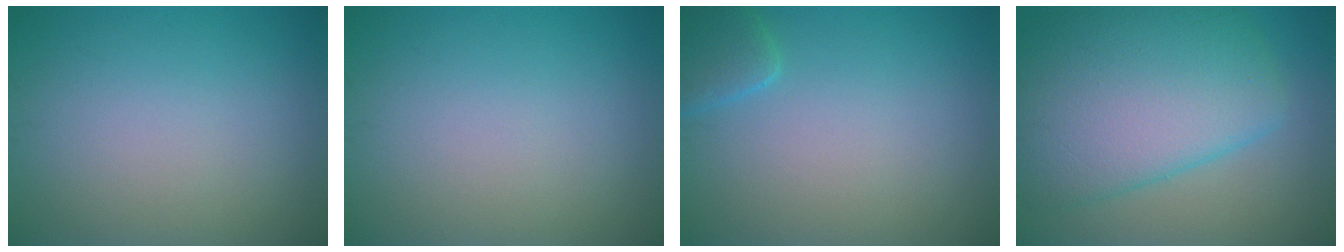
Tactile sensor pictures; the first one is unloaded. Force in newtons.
{"total": 0.0}
{"total": 2.1, "press": 2.1, "slide": 0.2}
{"total": 10.2, "press": 10.2, "slide": 0.4}